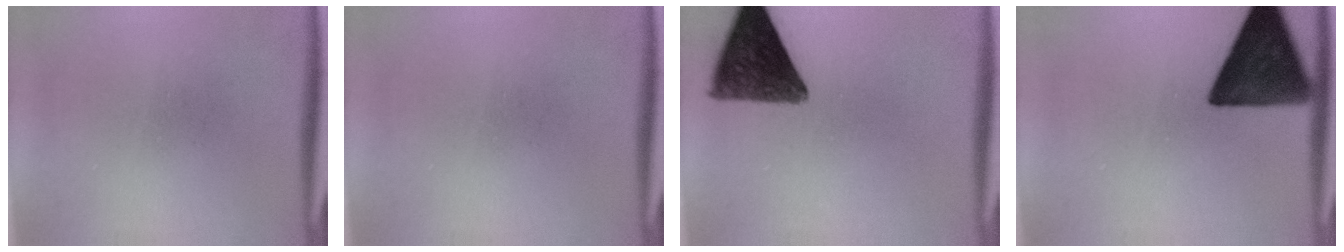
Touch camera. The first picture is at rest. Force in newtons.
{"total": 0.0}
{"total": 12.0}
{"total": 14.9}